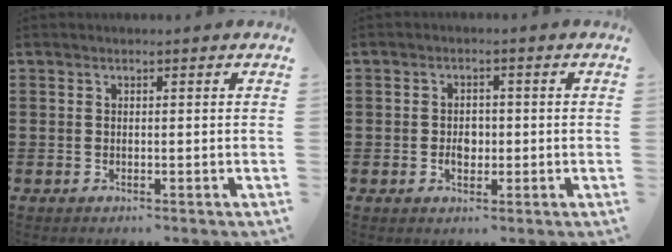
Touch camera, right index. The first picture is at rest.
{"total": 2.6, "force": [-0.4, 1.9, 1.8], "torque": [-0.028, 0.002, -0.010]}